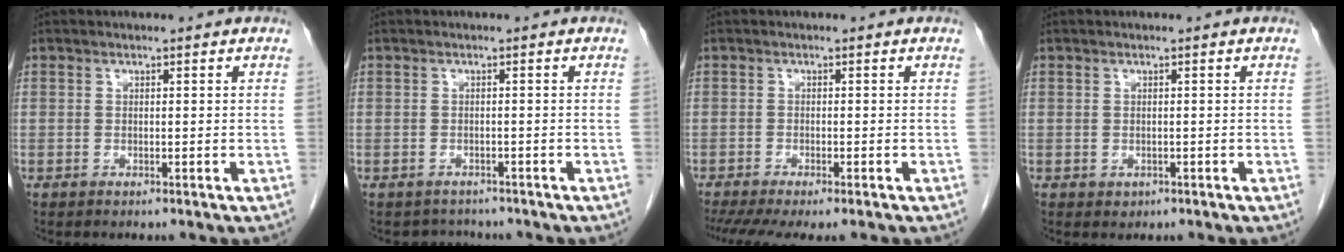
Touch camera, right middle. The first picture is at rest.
{"total": 2.3, "force": [-2.0, 1.1, -0.3], "torque": [-0.001, 0.001, -0.031]}
{"total": 7.7, "force": [-6.1, 1.1, 4.5], "torque": [-0.066, -0.010, -0.098]}
{"total": 0.8, "force": [-0.2, 0.7, 0.3], "torque": [-0.009, 0.000, 0.002]}